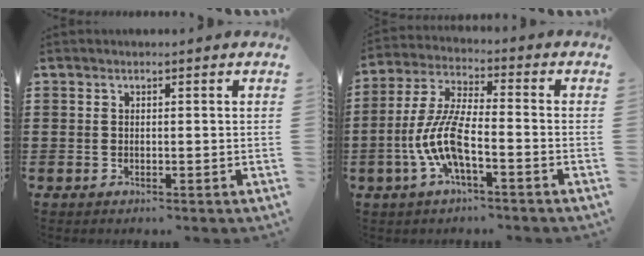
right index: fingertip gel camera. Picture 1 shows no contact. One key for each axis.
{"total": 8.8, "fx": -3.4, "fy": 2.0, "fz": 7.9, "tx": -0.195, "ty": -0.020, "tz": -0.071}